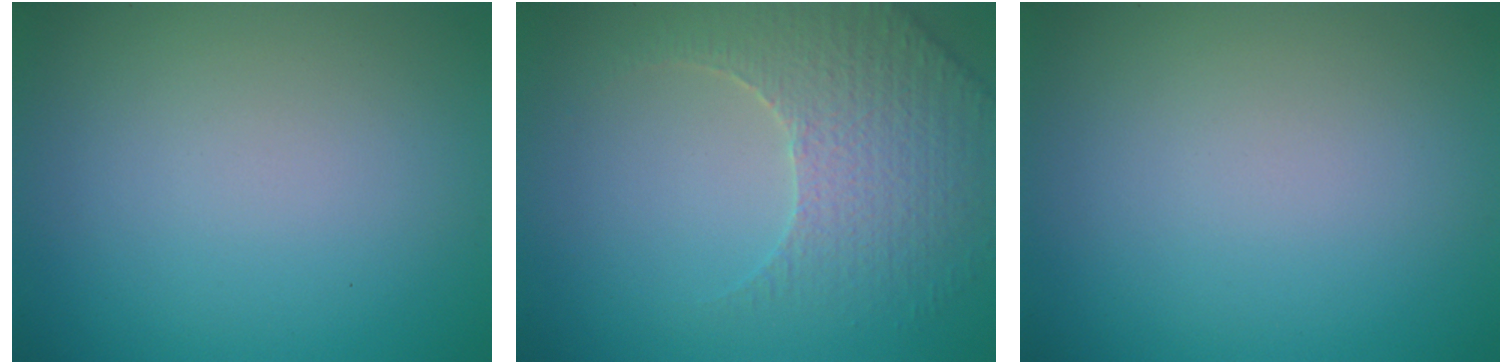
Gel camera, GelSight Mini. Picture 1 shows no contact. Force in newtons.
{"total": 3.8, "press": 3.7, "slide": 0.9}
{"total": 0.0}